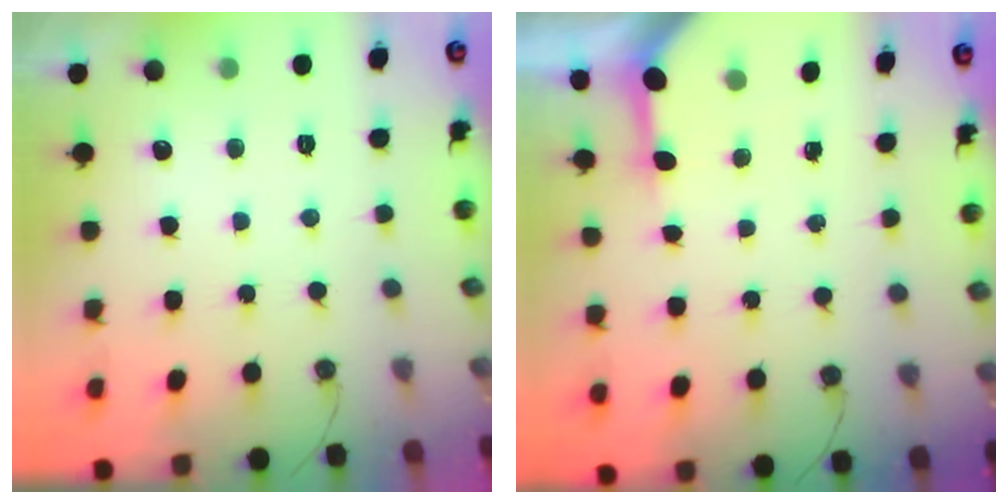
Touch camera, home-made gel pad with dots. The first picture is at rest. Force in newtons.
{"total": 3.4, "press": 3.4, "slide": 0.4}